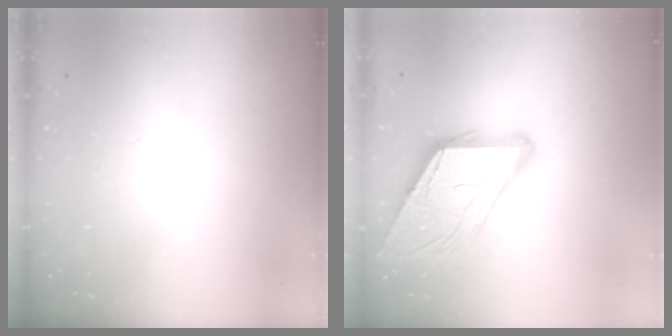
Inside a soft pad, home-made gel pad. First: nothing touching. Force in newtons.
{"total": 13.5, "press": 13.4, "slide": 1.6}